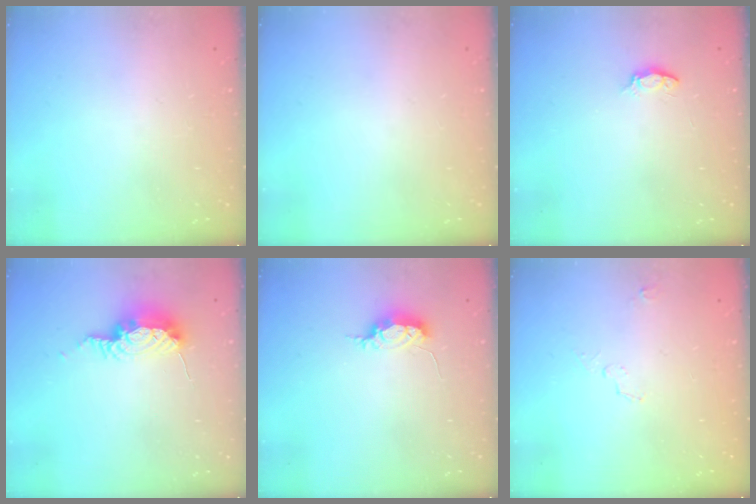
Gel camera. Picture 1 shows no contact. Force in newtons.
{"total": 0.0}
{"total": 3.0, "press": 3.0, "slide": 0.3}
{"total": 8.3, "press": 8.1, "slide": 1.6}
{"total": 4.8, "press": 4.7, "slide": 0.9}
{"total": 4.3, "press": 3.9, "slide": 1.8}